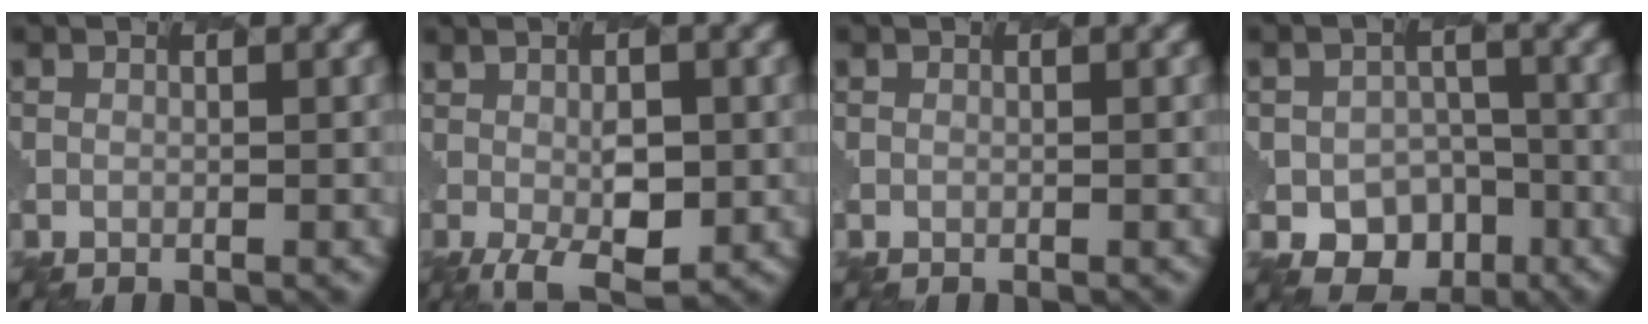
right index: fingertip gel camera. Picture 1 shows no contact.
{"total": 4.3, "force": [-0.8, 1.9, 3.8], "torque": [-0.082, -0.011, -0.006]}
{"total": 0.0}
{"total": 5.4, "force": [-3.1, 4.0, 1.8], "torque": [-0.027, -0.011, -0.034]}